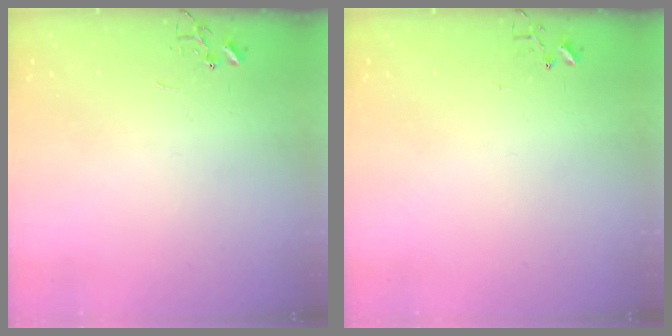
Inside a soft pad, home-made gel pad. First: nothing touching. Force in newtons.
{"total": 4.2, "press": 4.2, "slide": 0.4}